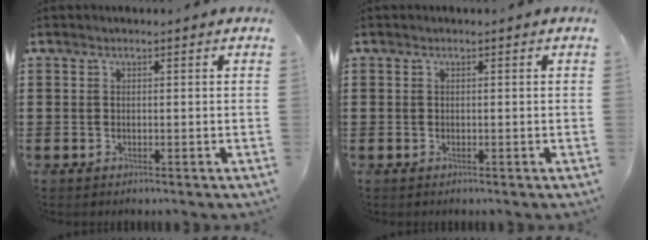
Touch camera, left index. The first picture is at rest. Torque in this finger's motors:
{"motor_torque": [-0.03, -0.01, 0.00, 0.00]}